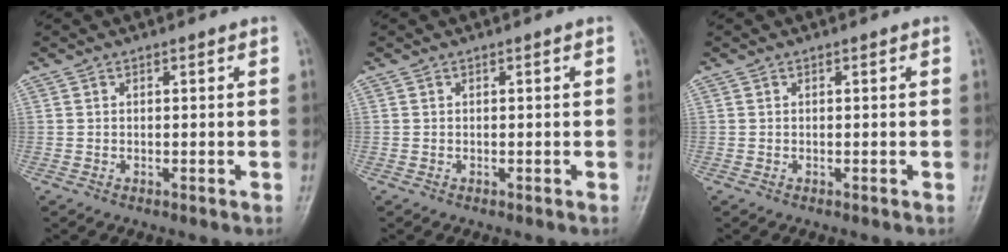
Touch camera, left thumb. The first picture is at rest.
{"total": 0.0}
{"total": 0.0}